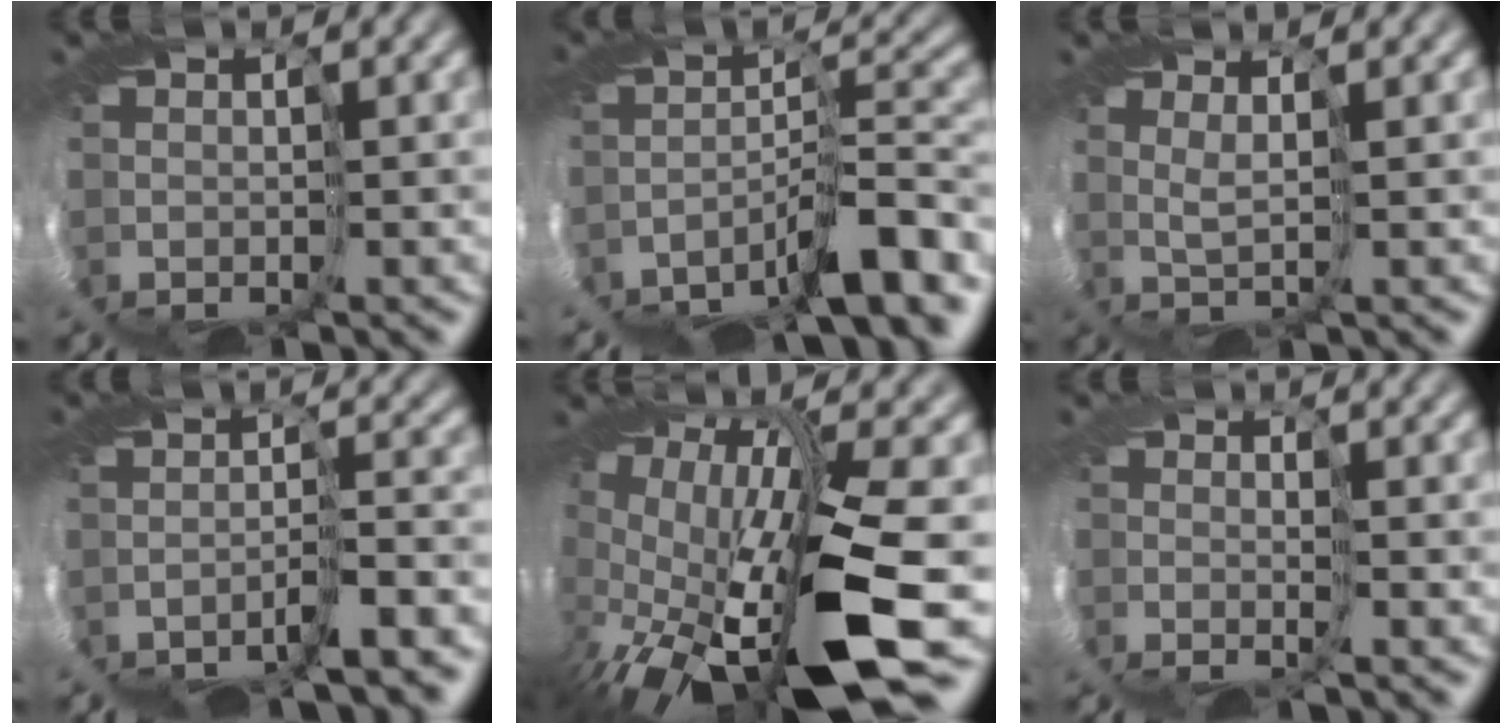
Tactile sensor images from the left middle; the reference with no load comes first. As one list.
[{"total": 9.0, "force": [-6.7, 1.5, 5.9], "torque": [-0.115, -0.003, -0.102]}, {"total": 1.6, "force": [0.8, -1.4, 0.0], "torque": [-0.018, 0.001, 0.010]}, {"total": 6.2, "force": [-4.8, 0.2, 3.9], "torque": [-0.074, -0.009, -0.072]}, {"total": 14.1, "force": [-5.8, 4.1, 12.1], "torque": [-0.253, -0.045, -0.098]}, {"total": 2.2, "force": [-0.6, 1.2, 1.7], "torque": [-0.040, -0.008, -0.008]}]